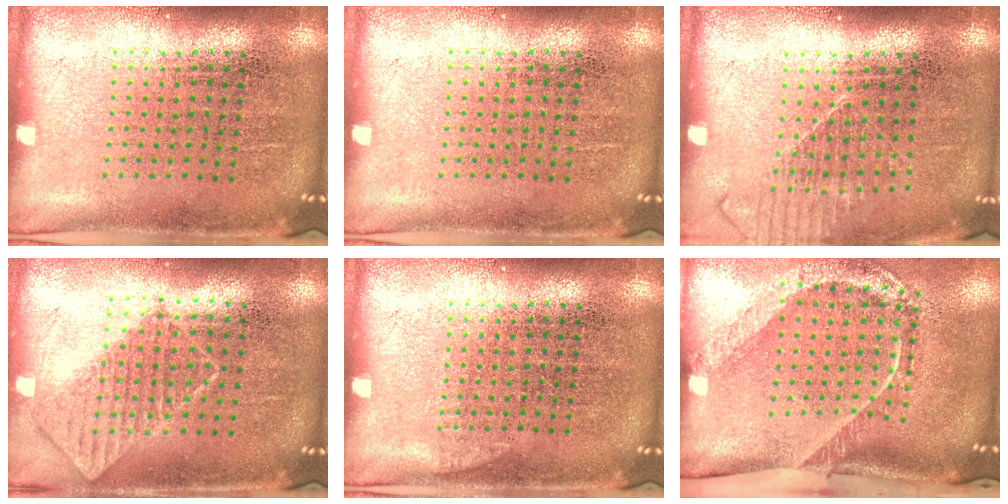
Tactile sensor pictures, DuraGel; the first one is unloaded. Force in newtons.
{"total": 0.0}
{"total": 1.2, "press": 1.2, "slide": 0.4}
{"total": 0.7, "press": 0.7, "slide": 0.1}
{"total": 0.6, "press": 0.6, "slide": 0.2}
{"total": 2.5, "press": 1.6, "slide": 1.8}